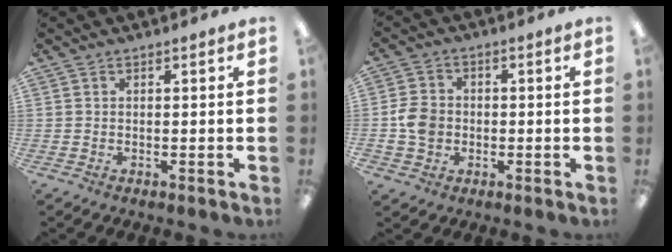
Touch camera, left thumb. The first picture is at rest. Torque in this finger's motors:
{"motor_torque": [0.54, 0.84, 0.34, -0.14, 0.24]}